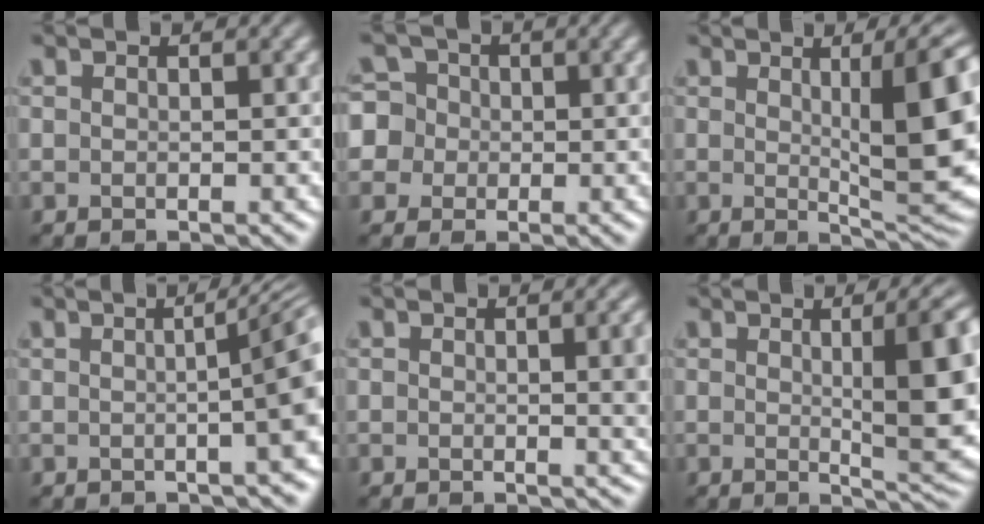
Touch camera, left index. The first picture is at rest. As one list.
[{"total": 6.1, "force": [0.2, 5.9, 1.7], "torque": [-0.030, 0.039, -0.017]}, {"total": 10.9, "force": [1.7, 2.5, 10.5], "torque": [-0.128, -0.004, 0.030]}, {"total": 7.5, "force": [-0.1, 2.2, 7.1], "torque": [-0.048, 0.016, -0.008]}, {"total": 3.4, "force": [0.2, 1.0, 3.2], "torque": [-0.035, 0.001, 0.000]}, {"total": 10.0, "force": [1.1, 2.6, 9.5], "torque": [-0.107, 0.001, 0.021]}]